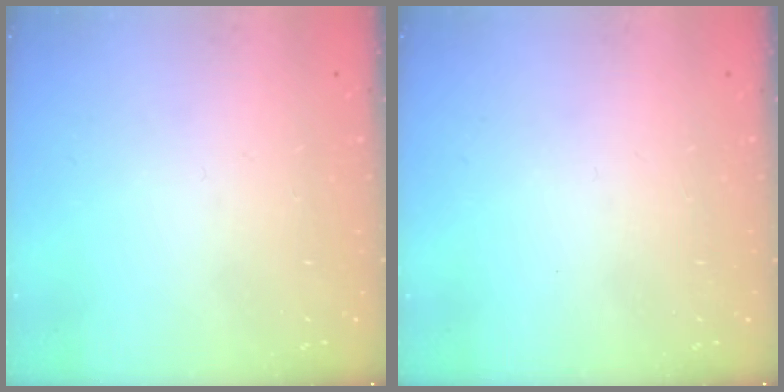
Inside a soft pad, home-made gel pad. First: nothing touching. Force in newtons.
{"total": 0.0}